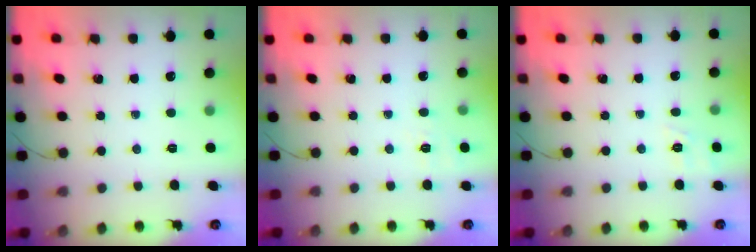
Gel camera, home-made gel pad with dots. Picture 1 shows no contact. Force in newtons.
{"total": 3.7, "press": 3.1, "slide": 2.0}
{"total": 1.9, "press": 0.9, "slide": 1.7}